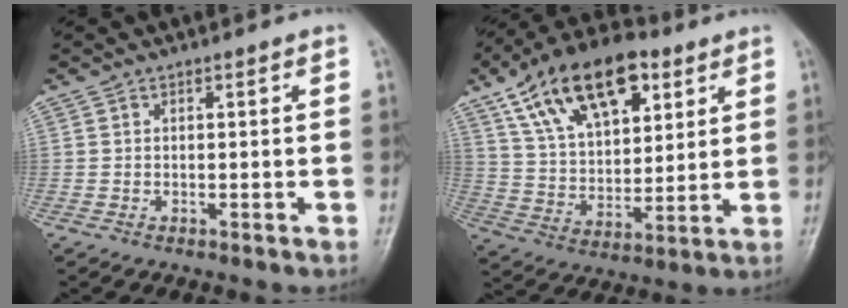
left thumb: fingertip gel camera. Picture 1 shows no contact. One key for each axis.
{"total": 20.5, "fx": 10.4, "fy": 11.1, "fz": 13.8, "tx": -0.204, "ty": -0.021, "tz": 0.182}